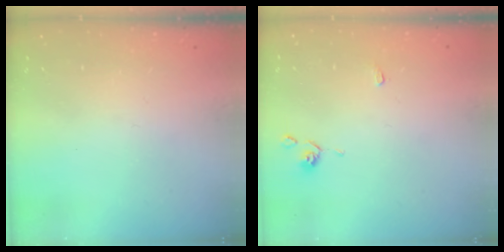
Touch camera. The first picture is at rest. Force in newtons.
{"total": 1.8, "press": 1.8, "slide": 0.3}